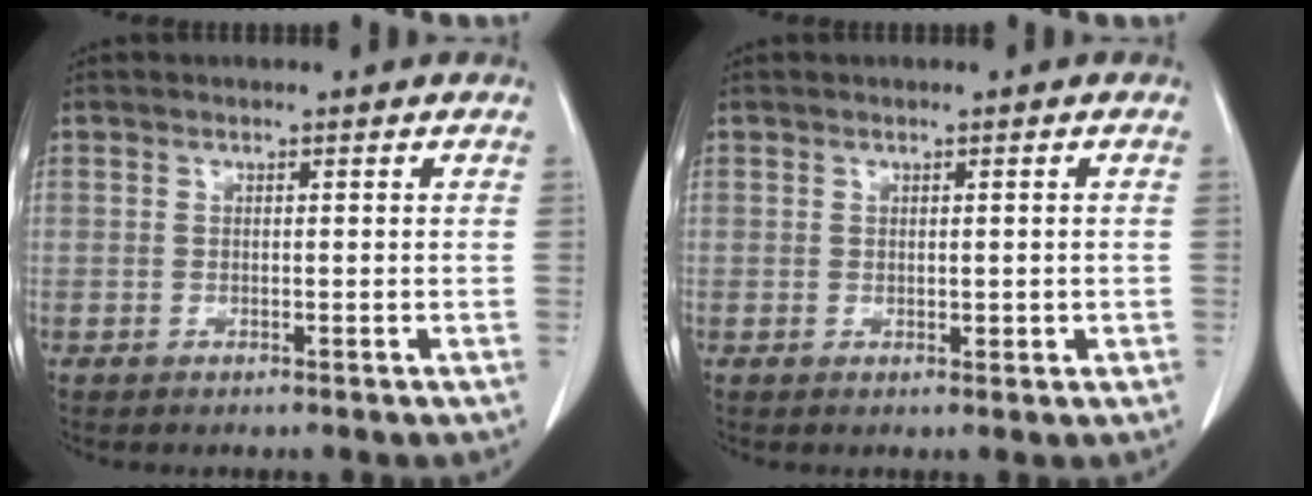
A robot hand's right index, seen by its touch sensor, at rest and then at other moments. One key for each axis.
{"total": 1.3, "fx": -0.1, "fy": 0.7, "fz": 1.1, "tx": -0.015, "ty": -0.002, "tz": 0.002}